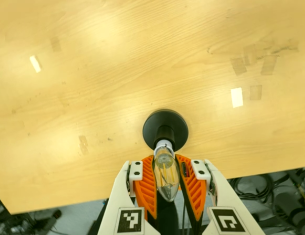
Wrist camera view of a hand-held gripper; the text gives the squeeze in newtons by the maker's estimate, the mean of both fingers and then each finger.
{"total": 18.5, "left": 16.6, "right": 20.3}